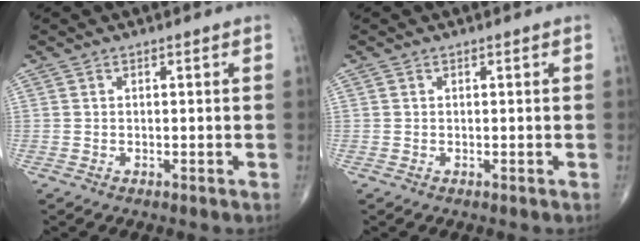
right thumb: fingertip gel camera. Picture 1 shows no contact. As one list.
[{"total": 0.0}]